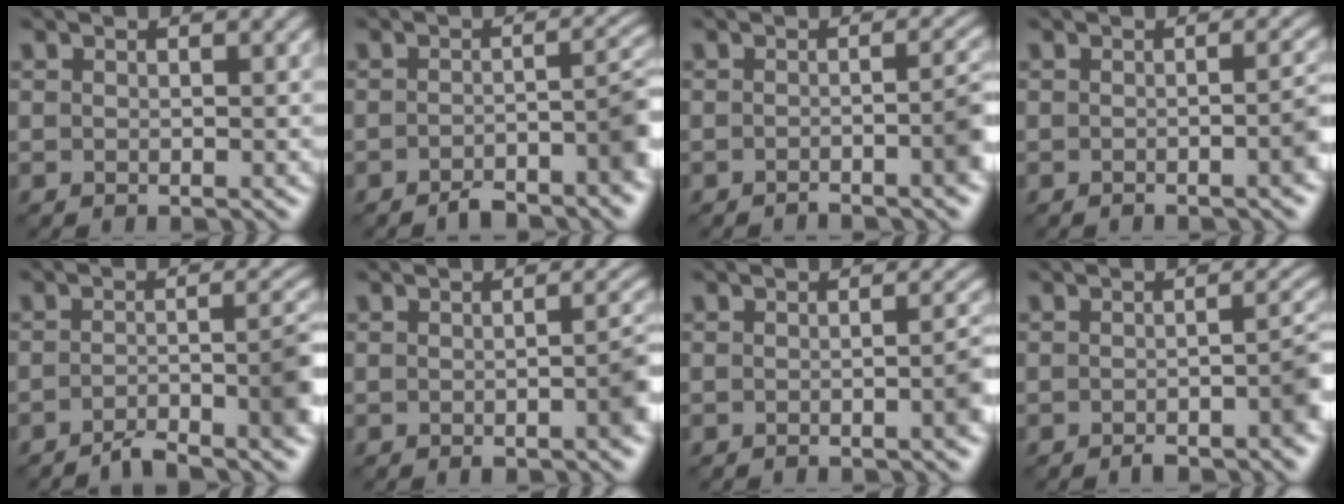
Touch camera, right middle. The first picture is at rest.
{"total": 5.1, "force": [-3.3, 1.4, 3.6], "torque": [-0.048, 0.007, -0.054]}
{"total": 3.3, "force": [-1.7, 0.7, 2.7], "torque": [-0.025, 0.008, -0.034]}
{"total": 2.4, "force": [-0.9, 0.5, 2.1], "torque": [-0.017, 0.008, -0.017]}
{"total": 5.5, "force": [-3.3, 1.3, 4.2], "torque": [-0.053, 0.008, -0.058]}
{"total": 2.7, "force": [-1.1, 0.6, 2.4], "torque": [-0.030, 0.004, -0.019]}
{"total": 2.7, "force": [-0.9, 0.7, 2.4], "torque": [-0.019, 0.007, -0.018]}
{"total": 3.8, "force": [-2.3, 1.0, 2.8], "torque": [-0.036, 0.005, -0.037]}